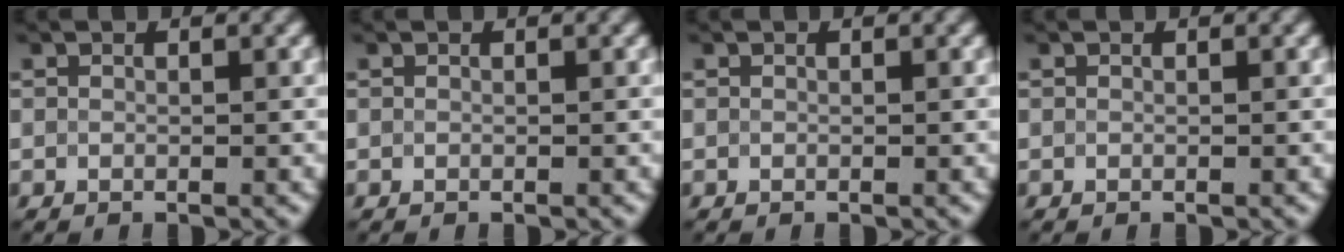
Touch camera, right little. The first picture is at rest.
{"total": 0.0}
{"total": 0.0}
{"total": 0.0}